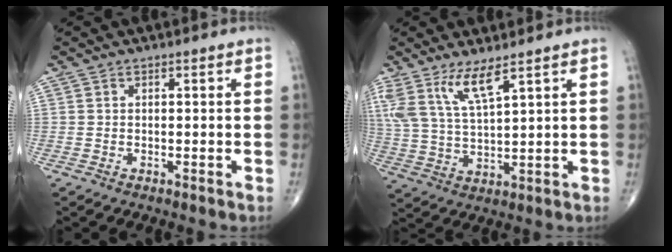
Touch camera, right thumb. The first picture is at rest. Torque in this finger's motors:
{"motor_torque": [-0.04, 0.28, 0.56, 0.59, 0.14]}